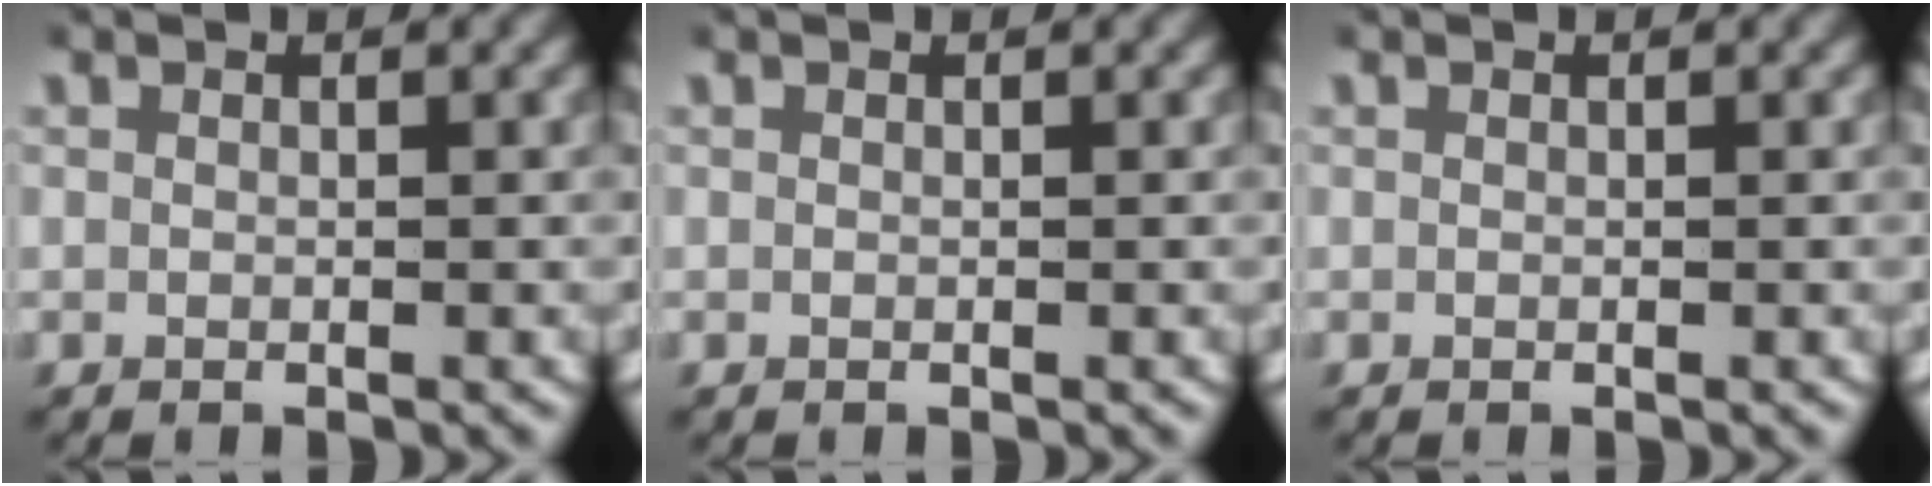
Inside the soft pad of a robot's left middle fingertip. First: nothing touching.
{"total": 0.0}
{"total": 0.0}